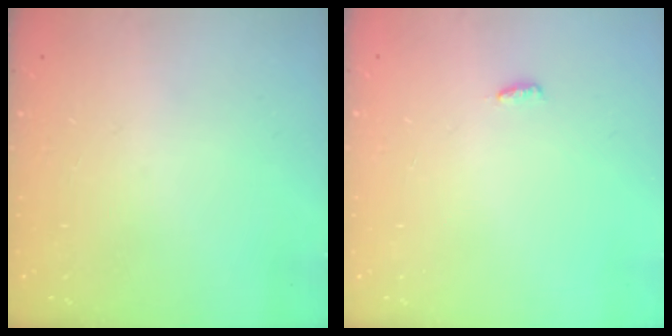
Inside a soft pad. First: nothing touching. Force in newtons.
{"total": 3.1, "press": 2.7, "slide": 1.5}